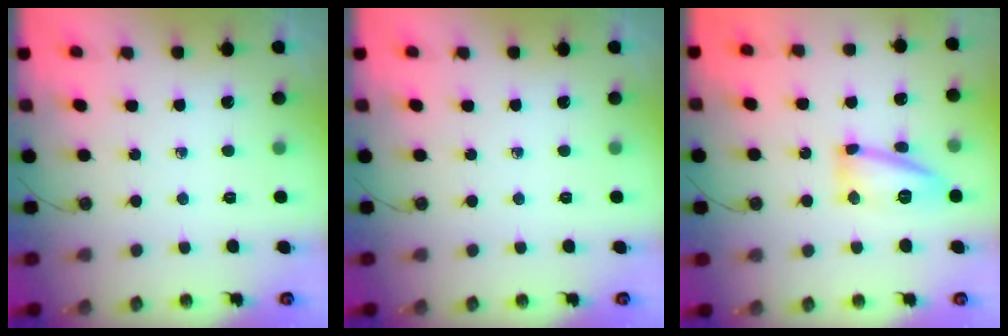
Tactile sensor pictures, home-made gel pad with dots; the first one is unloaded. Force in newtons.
{"total": 0.0}
{"total": 13.8, "press": 13.8, "slide": 1.2}